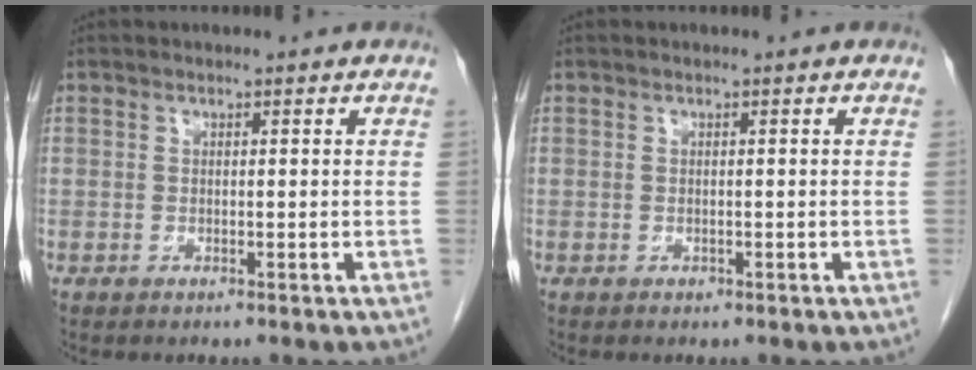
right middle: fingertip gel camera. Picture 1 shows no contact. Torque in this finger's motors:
{"motor_torque": [0.37, -0.09, -0.02, -0.01]}